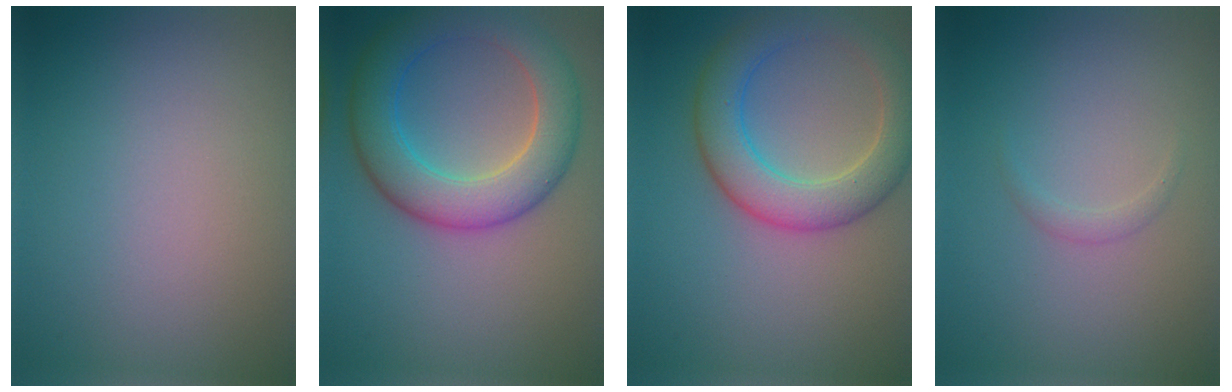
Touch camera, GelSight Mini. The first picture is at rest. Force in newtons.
{"total": 7.3, "press": 7.3, "slide": 0.1}
{"total": 6.1, "press": 6.1, "slide": 0.2}
{"total": 0.8, "press": 0.8, "slide": 0.1}